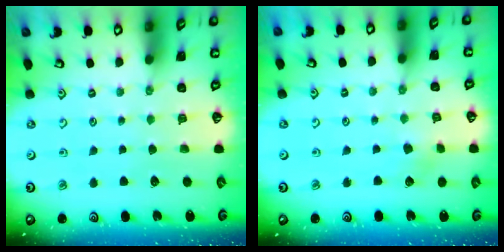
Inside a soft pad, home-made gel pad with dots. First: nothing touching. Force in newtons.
{"total": 2.4, "press": 2.3, "slide": 0.4}